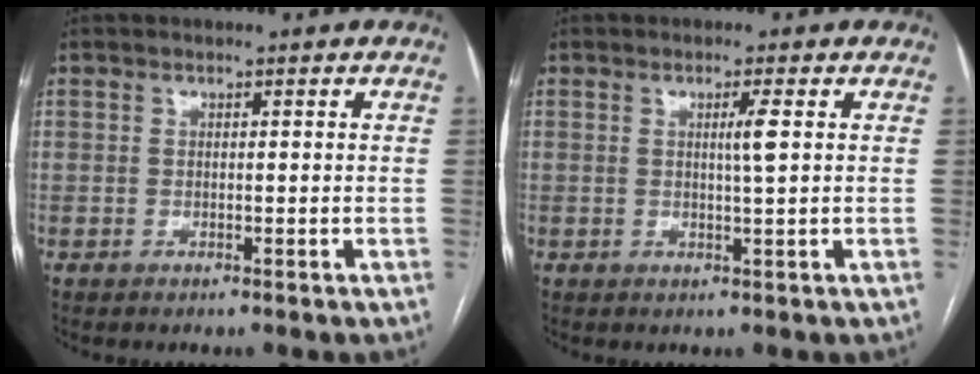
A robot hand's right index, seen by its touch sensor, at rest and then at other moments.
{"total": 2.5, "force": [0.6, -0.4, 2.4], "torque": [-0.043, -0.004, 0.010]}